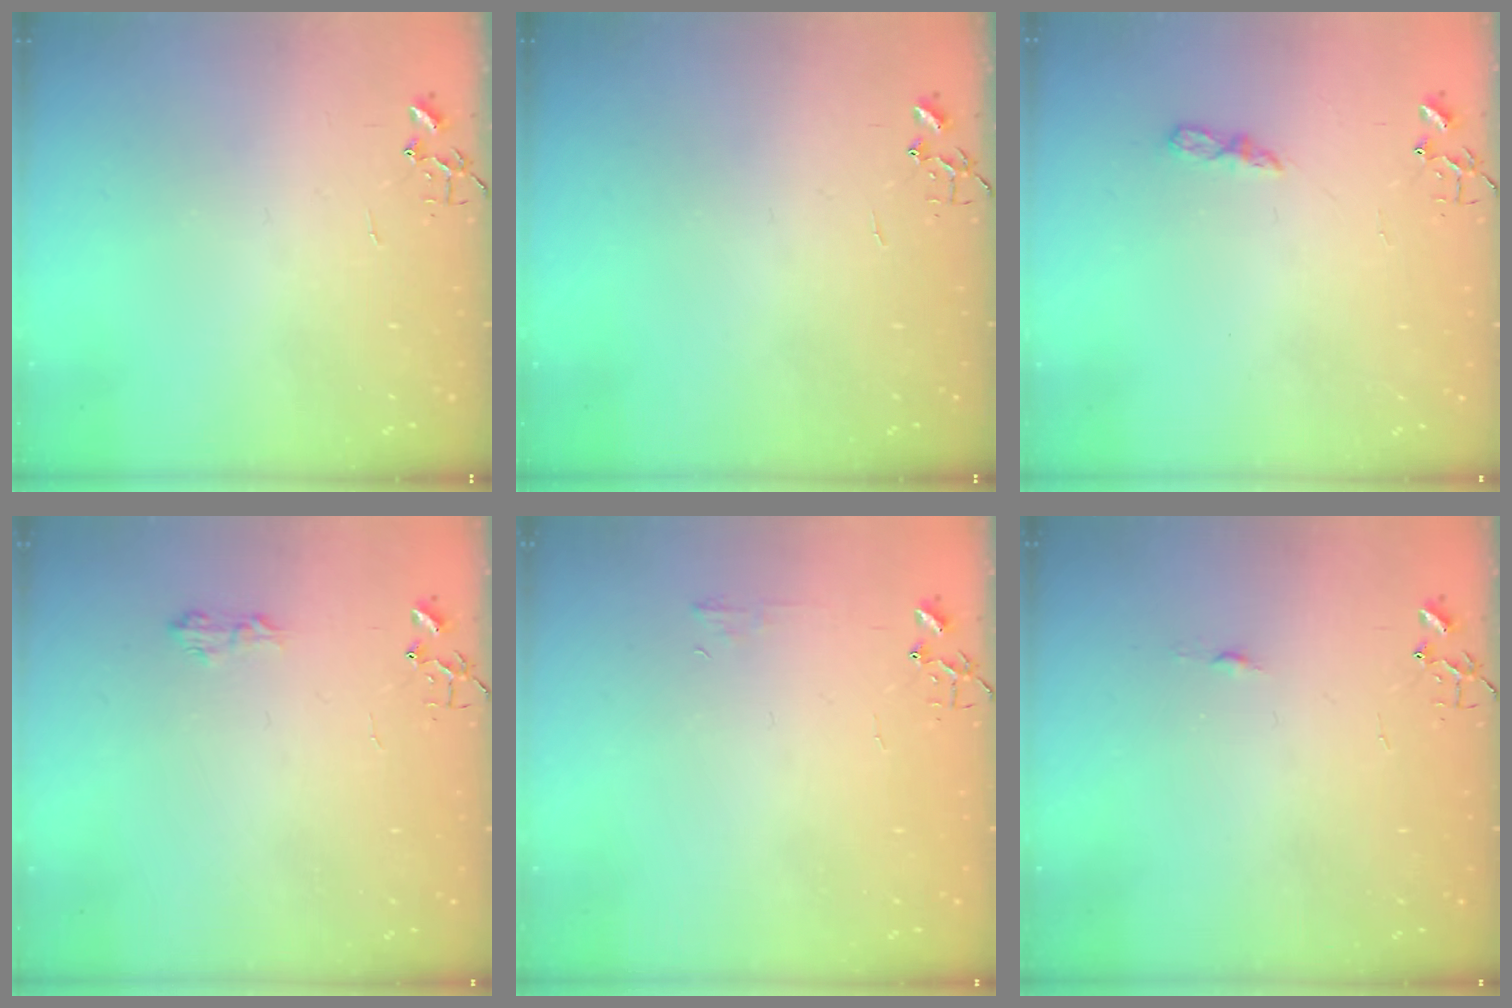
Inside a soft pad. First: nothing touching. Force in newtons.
{"total": 0.0}
{"total": 4.6, "press": 4.6, "slide": 0.6}
{"total": 5.9, "press": 5.9, "slide": 0.8}
{"total": 4.8, "press": 4.7, "slide": 0.7}
{"total": 3.3, "press": 3.3, "slide": 0.4}